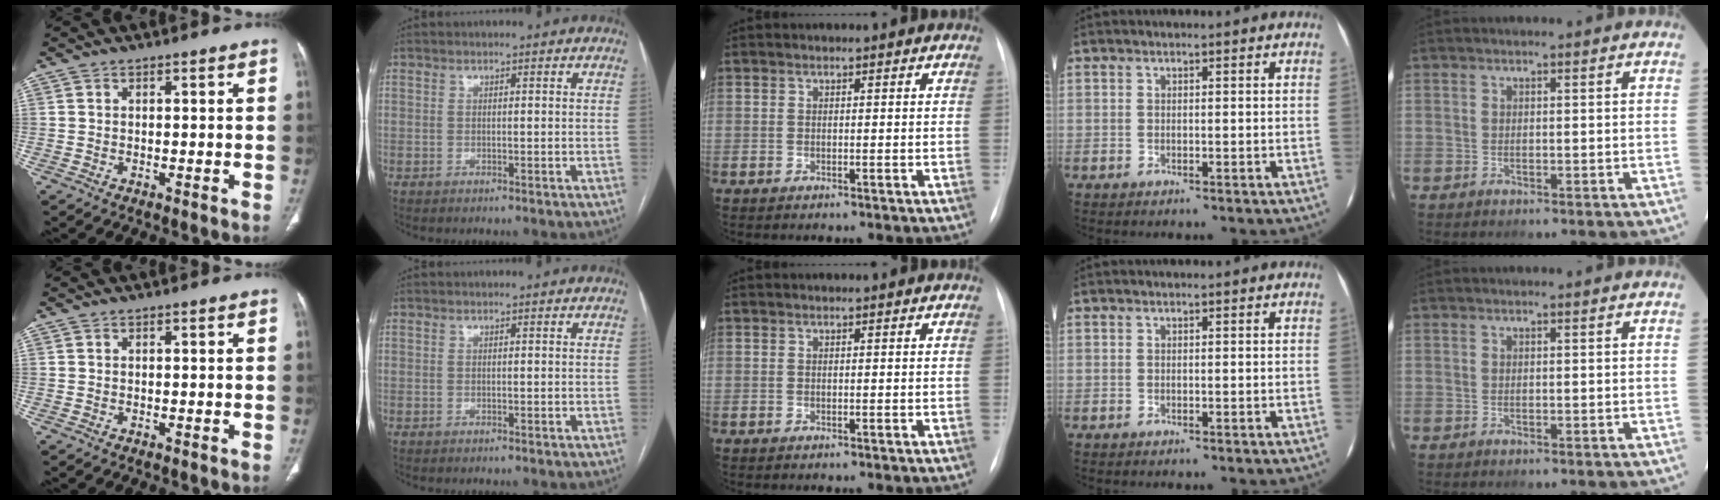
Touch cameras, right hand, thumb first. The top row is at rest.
{}